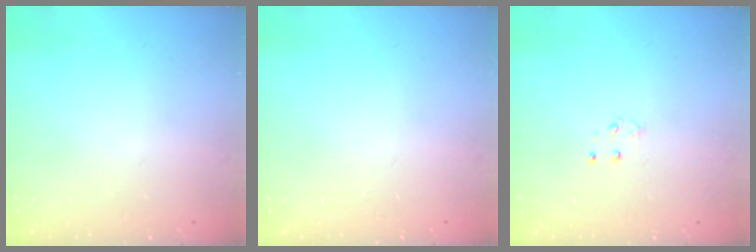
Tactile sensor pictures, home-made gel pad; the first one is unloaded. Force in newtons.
{"total": 0.0}
{"total": 3.1, "press": 3.1, "slide": 0.6}